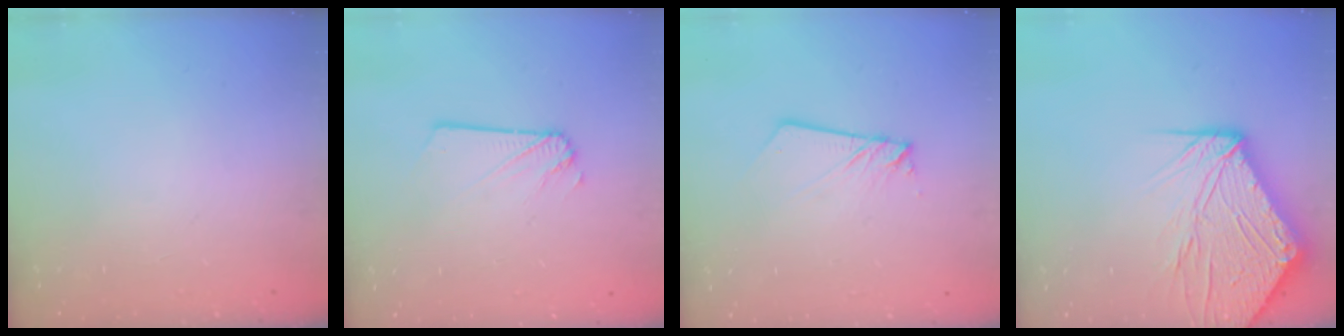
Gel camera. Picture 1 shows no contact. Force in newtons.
{"total": 2.1, "press": 2.1, "slide": 0.0}
{"total": 2.7, "press": 2.7, "slide": 0.2}
{"total": 15.5, "press": 15.5, "slide": 1.5}